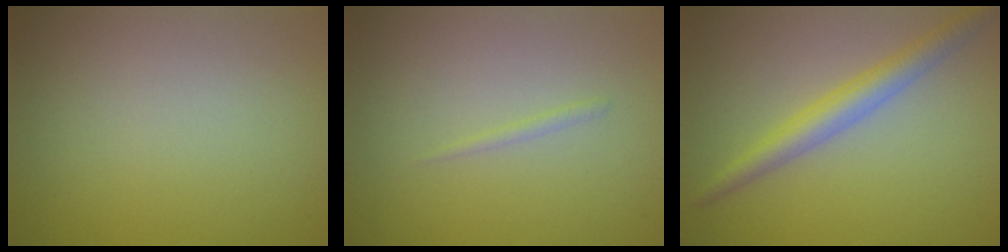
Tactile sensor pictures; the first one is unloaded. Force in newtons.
{"total": 0.6, "press": 0.5, "slide": 0.1}
{"total": 3.4, "press": 3.4, "slide": 0.1}